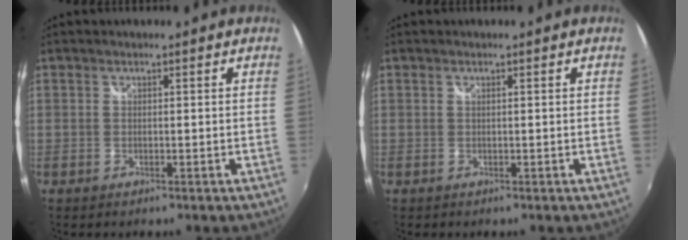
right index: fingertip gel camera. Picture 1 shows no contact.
{"total": 0.0}